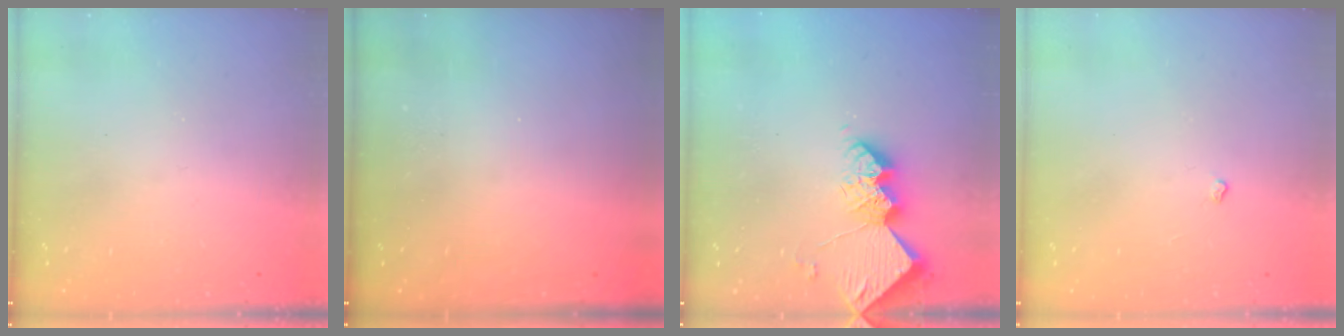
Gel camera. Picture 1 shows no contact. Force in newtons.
{"total": 0.0}
{"total": 11.2, "press": 11.1, "slide": 1.0}
{"total": 3.2, "press": 3.2, "slide": 0.5}